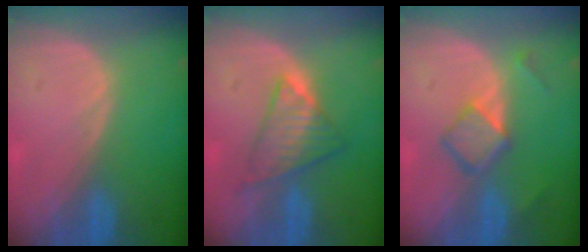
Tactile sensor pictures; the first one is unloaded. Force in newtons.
{"total": 6.1, "press": 6.0, "slide": 1.2}
{"total": 5.1, "press": 4.7, "slide": 2.0}